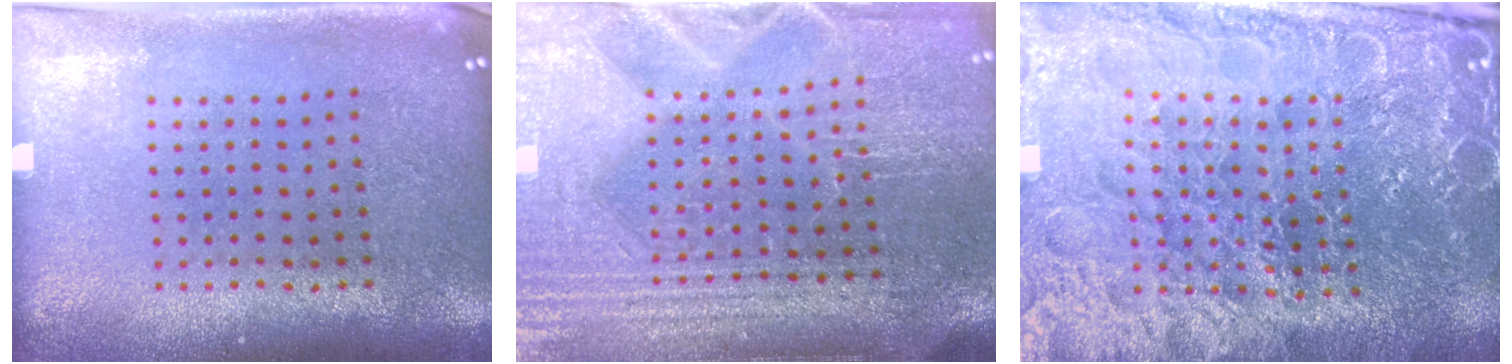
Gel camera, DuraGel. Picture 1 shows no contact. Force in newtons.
{"total": 4.1, "press": 3.9, "slide": 1.4}
{"total": 5.2, "press": 4.9, "slide": 1.7}